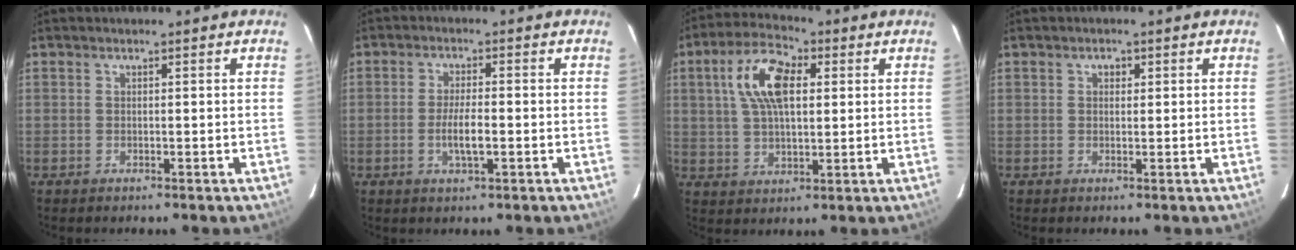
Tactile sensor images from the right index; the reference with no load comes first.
{"total": 4.5, "force": [-1.2, 0.9, 4.3], "torque": [-0.082, -0.003, -0.021]}
{"total": 11.3, "force": [3.1, 5.6, 9.3], "torque": [-0.180, 0.026, 0.057]}
{"total": 1.3, "force": [0.4, 1.1, 0.6], "torque": [-0.007, 0.007, 0.006]}